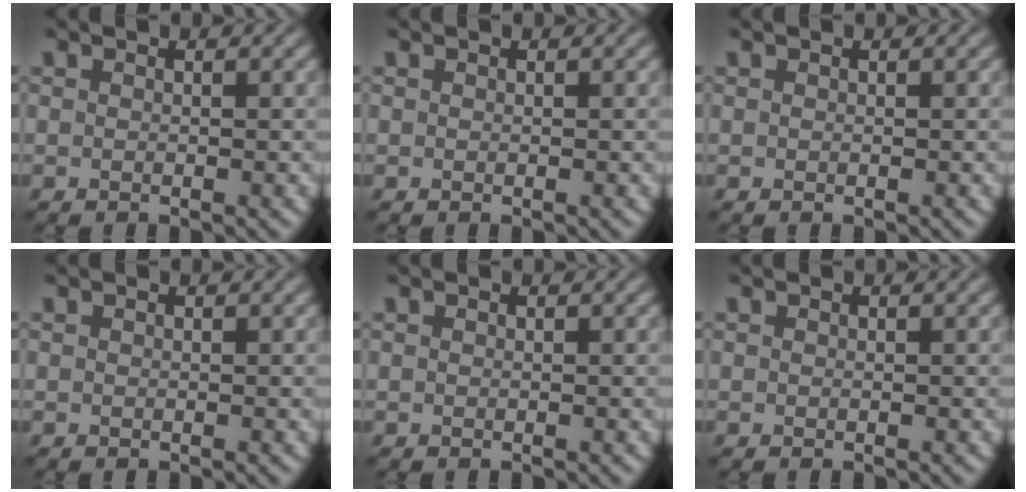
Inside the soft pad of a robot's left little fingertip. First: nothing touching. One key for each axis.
{"total": 0.0}
{"total": 0.0}
{"total": 0.0}
{"total": 0.0}
{"total": 0.0}